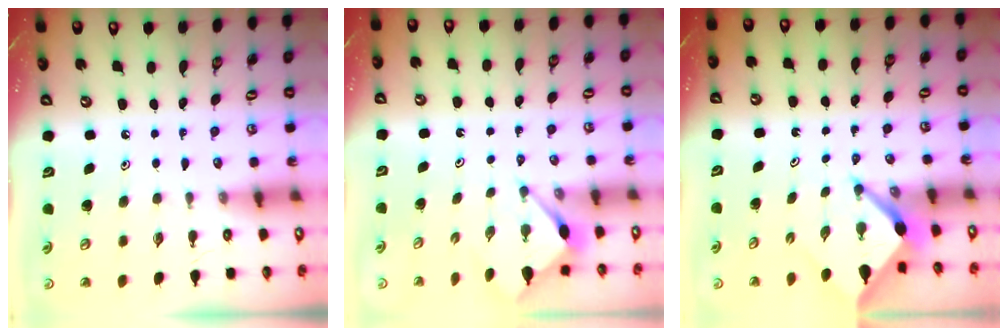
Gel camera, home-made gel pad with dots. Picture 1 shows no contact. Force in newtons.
{"total": 3.4, "press": 3.4, "slide": 0.3}
{"total": 4.5, "press": 4.5, "slide": 0.3}